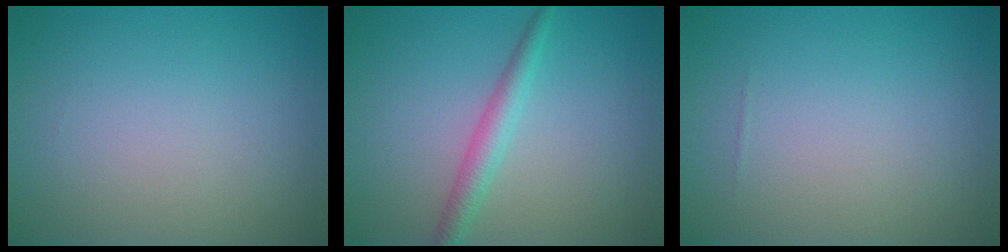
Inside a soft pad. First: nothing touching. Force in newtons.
{"total": 2.3, "press": 2.3, "slide": 0.1}
{"total": 0.0}